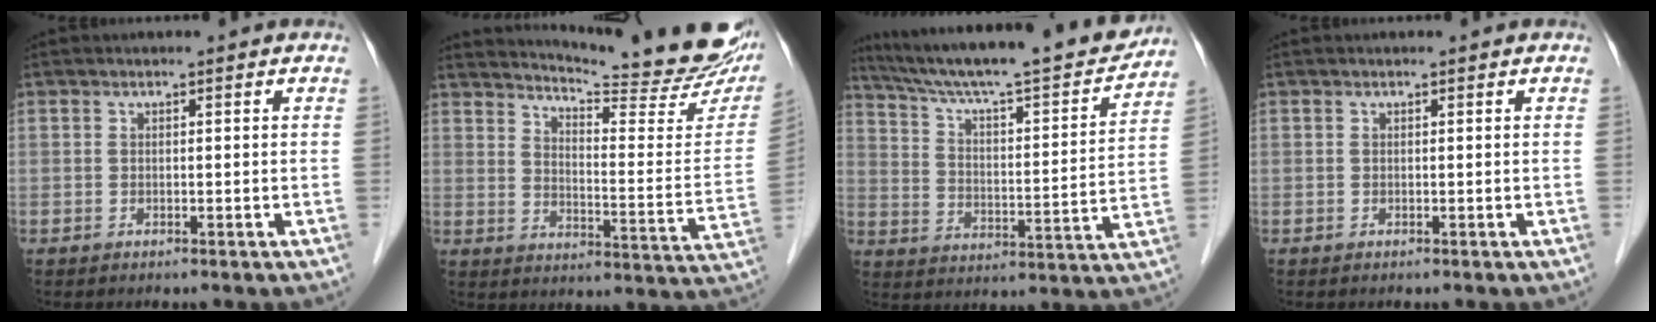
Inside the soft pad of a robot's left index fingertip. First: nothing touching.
{"total": 23.5, "force": [20.8, 2.6, 10.8], "torque": [-0.157, -0.079, 0.256]}
{"total": 23.9, "force": [21.0, 2.2, 11.0], "torque": [-0.185, -0.015, 0.304]}
{"total": 0.0}